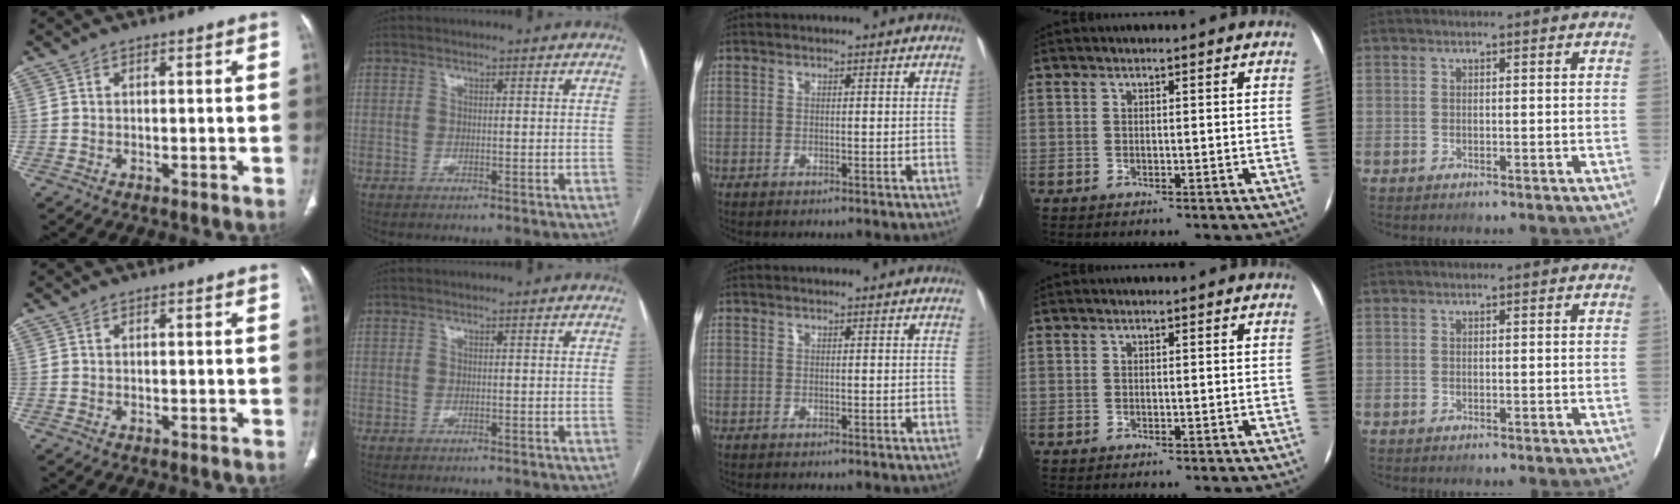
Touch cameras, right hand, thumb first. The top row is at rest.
{}